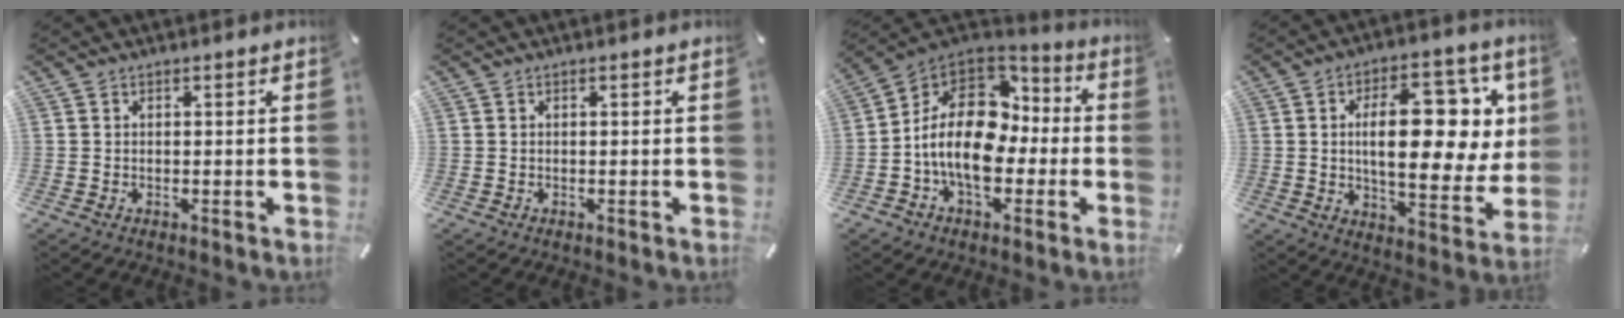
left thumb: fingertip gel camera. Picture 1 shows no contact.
{"total": 0.0}
{"total": 17.5, "force": [-1.9, 12.5, 12.2], "torque": [-0.245, 0.009, -0.030]}
{"total": 20.9, "force": [4.8, 9.8, 17.8], "torque": [-0.259, -0.021, 0.073]}